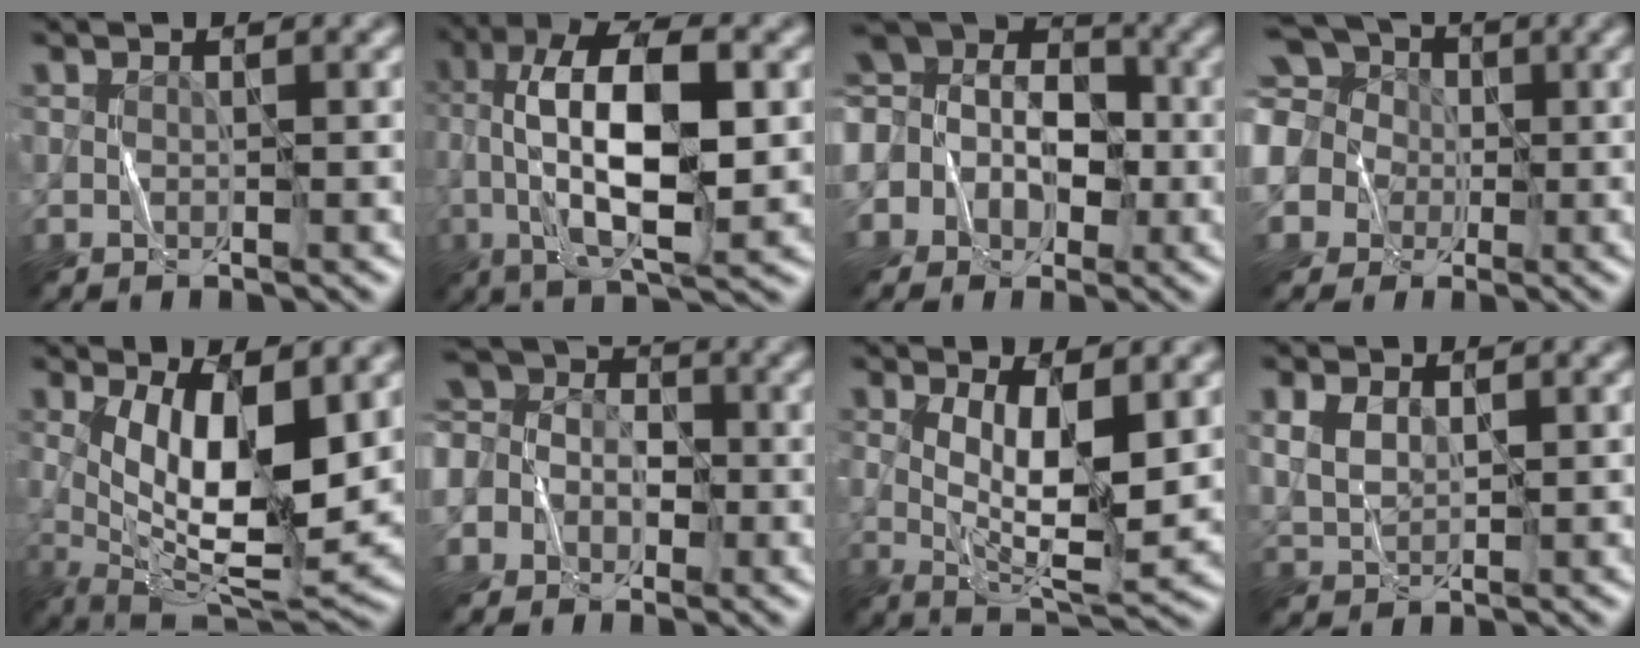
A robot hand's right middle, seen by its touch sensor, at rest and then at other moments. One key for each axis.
{"total": 11.6, "fx": -0.5, "fy": 4.0, "fz": 10.9, "tx": -0.197, "ty": 0.016, "tz": -0.016}
{"total": 11.2, "fx": 0.7, "fy": 9.6, "fz": 5.7, "tx": -0.143, "ty": 0.054, "tz": -0.033}
{"total": 12.5, "fx": 2.2, "fy": 10.8, "fz": 5.7, "tx": -0.158, "ty": 0.041, "tz": -0.002}
{"total": 11.0, "fx": 0.8, "fy": 3.3, "fz": 10.4, "tx": -0.181, "ty": -0.012, "tz": 0.015}
{"total": 6.0, "fx": -1.1, "fy": 5.3, "fz": 2.5, "tx": -0.061, "ty": 0.024, "tz": -0.043}
{"total": 6.8, "fx": 0.9, "fy": 1.8, "fz": 6.5, "tx": -0.118, "ty": -0.010, "tz": 0.021}
{"total": 2.4, "fx": 0.9, "fy": 1.4, "fz": 1.7, "tx": -0.047, "ty": 0.000, "tz": 0.023}